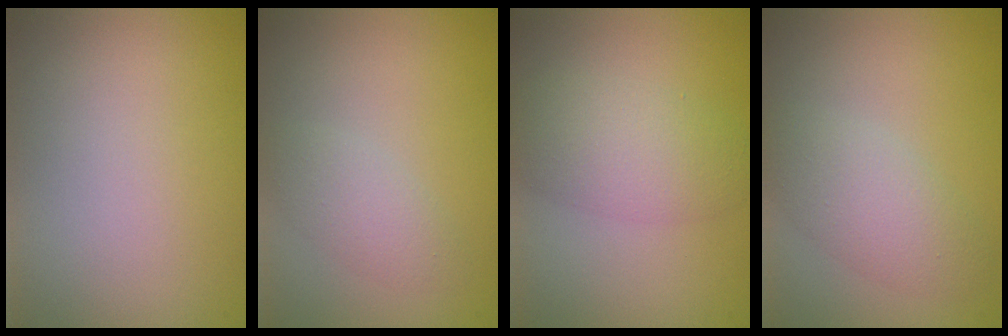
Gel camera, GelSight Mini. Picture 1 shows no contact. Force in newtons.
{"total": 1.9, "press": 1.9, "slide": 0.1}
{"total": 3.9, "press": 3.9, "slide": 0.1}
{"total": 3.4, "press": 3.4, "slide": 0.0}